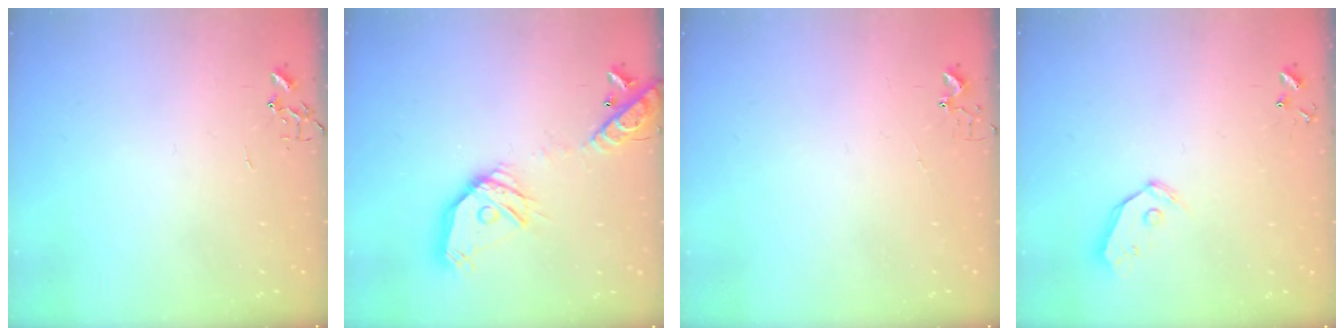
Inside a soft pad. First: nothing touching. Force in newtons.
{"total": 18.8, "press": 18.6, "slide": 3.0}
{"total": 2.9, "press": 2.9, "slide": 0.3}
{"total": 6.3, "press": 6.3, "slide": 0.7}